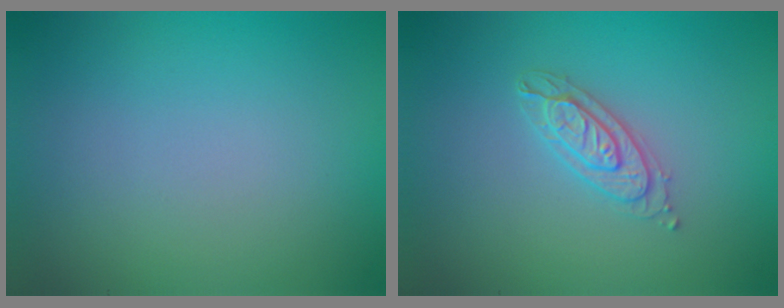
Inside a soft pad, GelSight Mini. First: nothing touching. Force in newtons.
{"total": 2.3, "press": 2.3, "slide": 0.4}